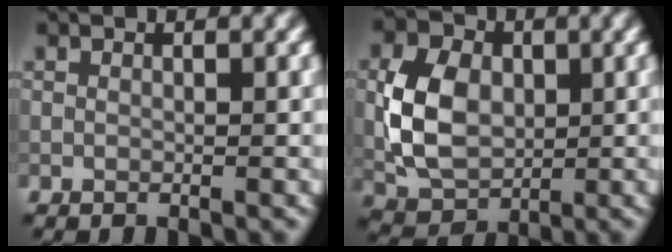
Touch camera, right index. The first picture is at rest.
{"total": 6.5, "force": [0.2, 4.7, 4.5], "torque": [-0.089, 0.003, -0.002]}